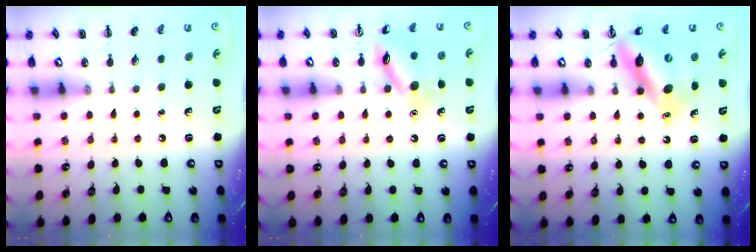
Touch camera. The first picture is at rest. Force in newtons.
{"total": 11.9, "press": 11.8, "slide": 0.9}
{"total": 12.9, "press": 12.5, "slide": 3.4}